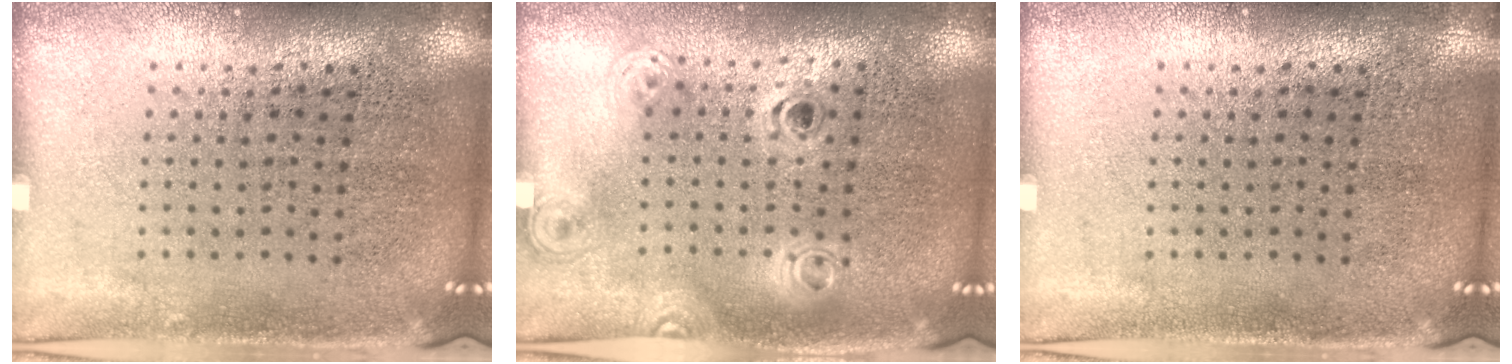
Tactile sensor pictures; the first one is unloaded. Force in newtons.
{"total": 1.2, "press": 1.0, "slide": 0.7}
{"total": 0.0}